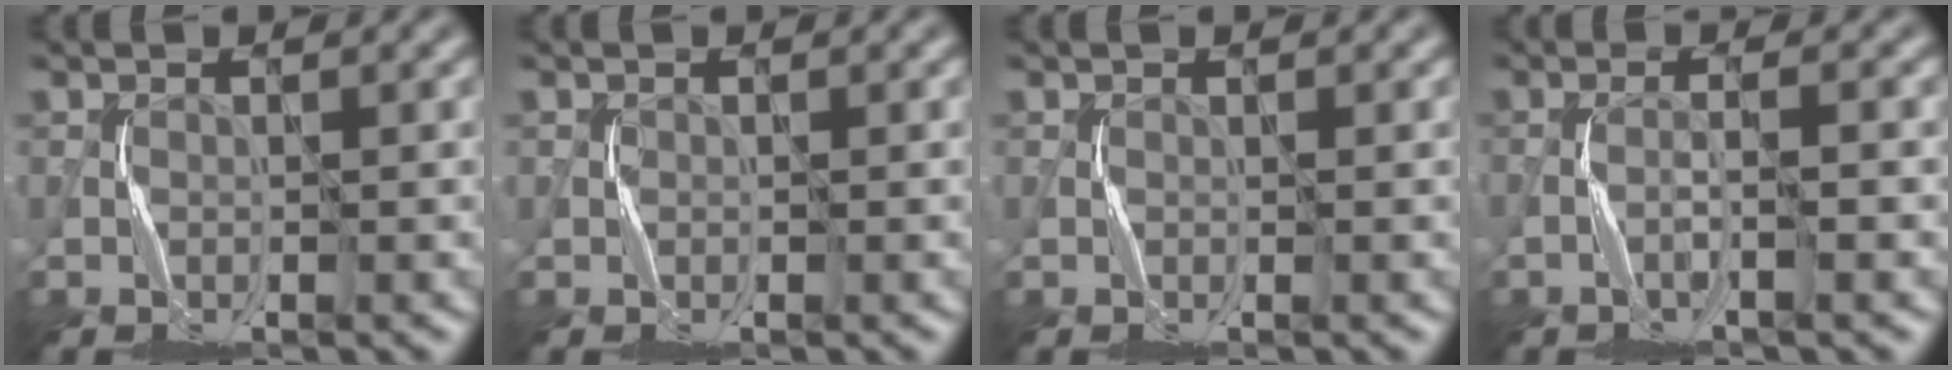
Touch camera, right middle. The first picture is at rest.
{"total": 0.0}
{"total": 0.0}
{"total": 2.0, "force": [-0.7, -0.2, 1.9], "torque": [-0.034, 0.008, -0.022]}